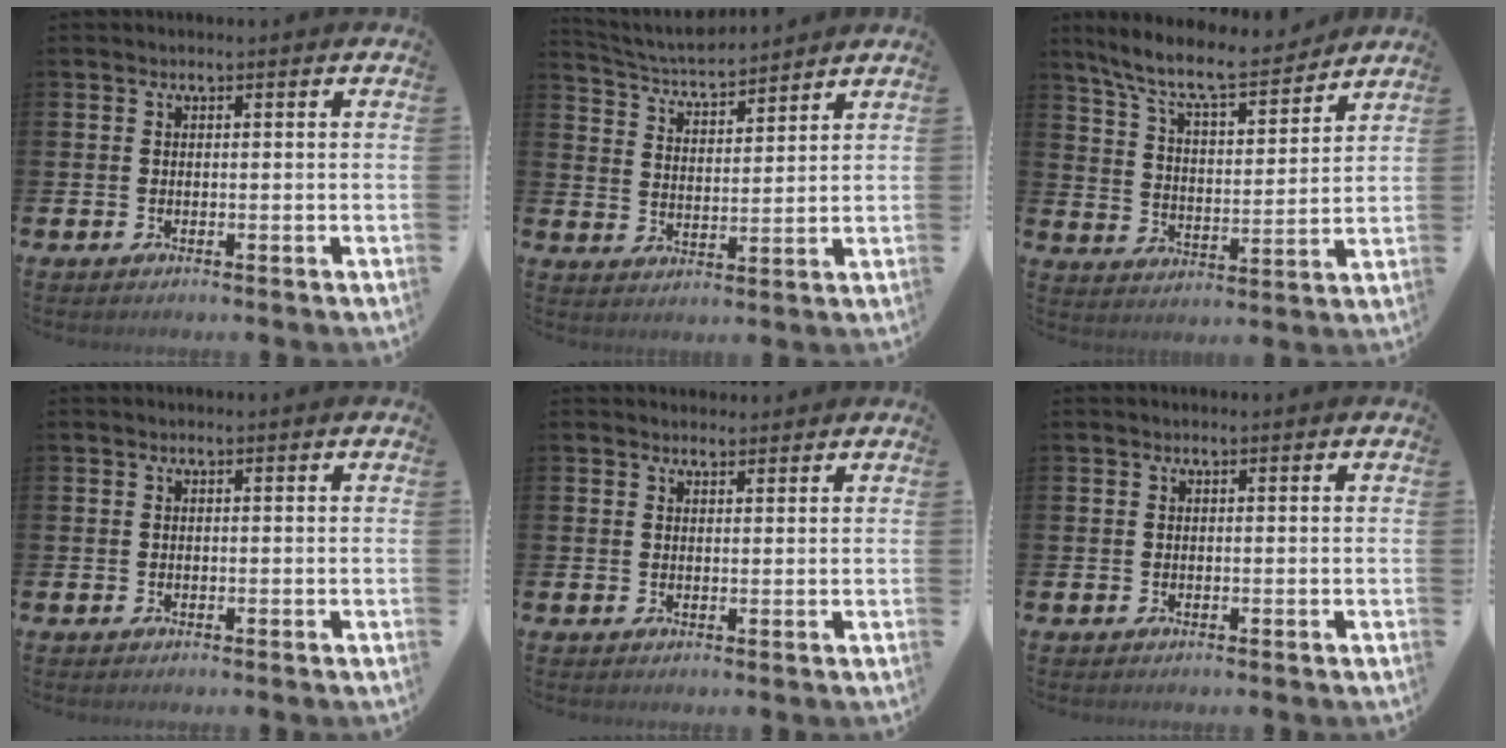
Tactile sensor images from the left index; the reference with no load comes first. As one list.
[{"total": 4.8, "force": [4.7, 0.8, 0.8], "torque": [-0.039, -0.034, 0.081]}, {"total": 9.8, "force": [8.7, 1.8, 4.0], "torque": [-0.107, -0.056, 0.149]}, {"total": 0.0}, {"total": 1.8, "force": [1.7, 0.6, 0.0], "torque": [0.007, -0.005, 0.029]}, {"total": 0.0}]